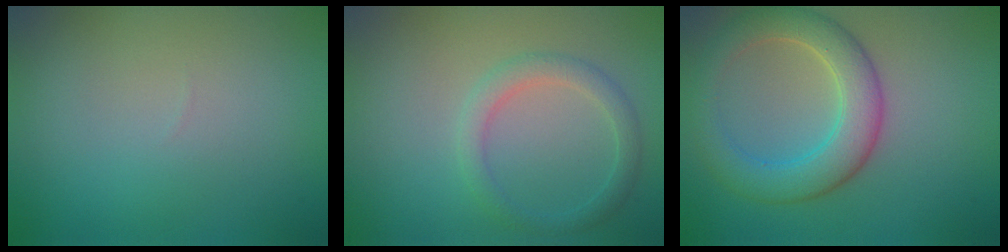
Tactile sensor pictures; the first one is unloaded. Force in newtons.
{"total": 2.2, "press": 2.2, "slide": 0.1}
{"total": 5.5, "press": 5.5, "slide": 0.2}